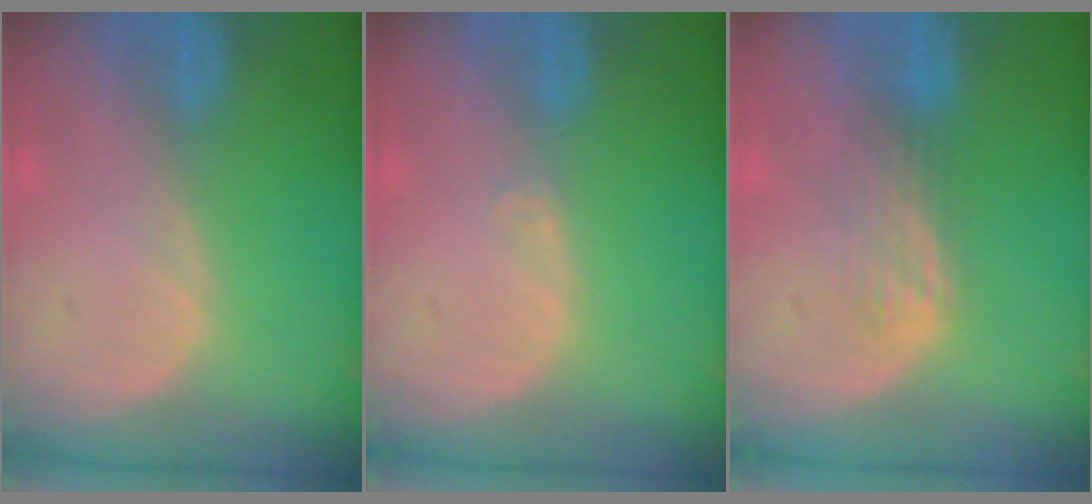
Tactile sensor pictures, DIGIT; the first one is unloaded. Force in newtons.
{"total": 0.6, "press": 0.5, "slide": 0.4}
{"total": 3.4, "press": 3.0, "slide": 1.6}